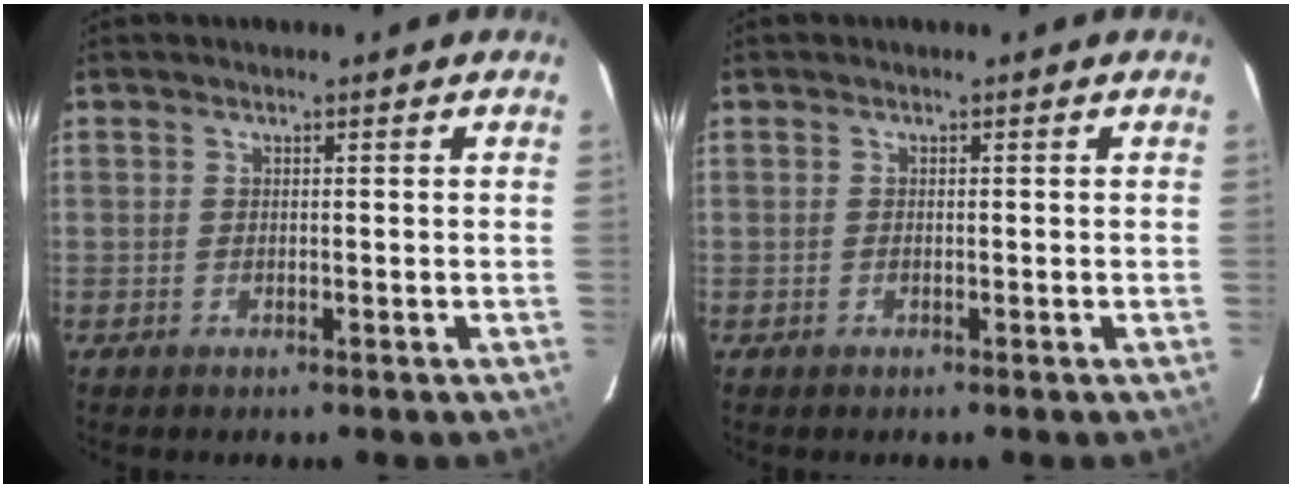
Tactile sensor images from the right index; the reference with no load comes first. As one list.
[{"total": 0.0}]